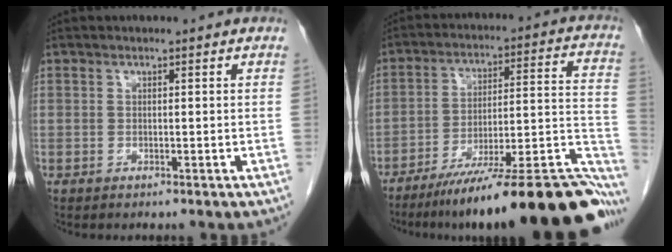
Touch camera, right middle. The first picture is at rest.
{"total": 27.4, "force": [-20.8, 3.1, 17.5], "torque": [-0.152, 0.011, -0.300]}